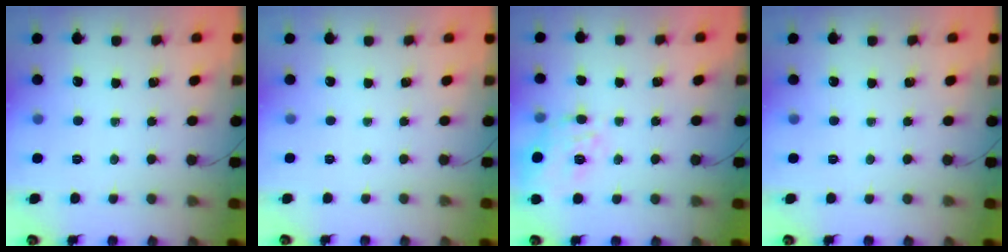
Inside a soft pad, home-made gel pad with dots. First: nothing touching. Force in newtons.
{"total": 2.4, "press": 2.4, "slide": 0.5}
{"total": 13.7, "press": 13.7, "slide": 0.6}
{"total": 0.0}